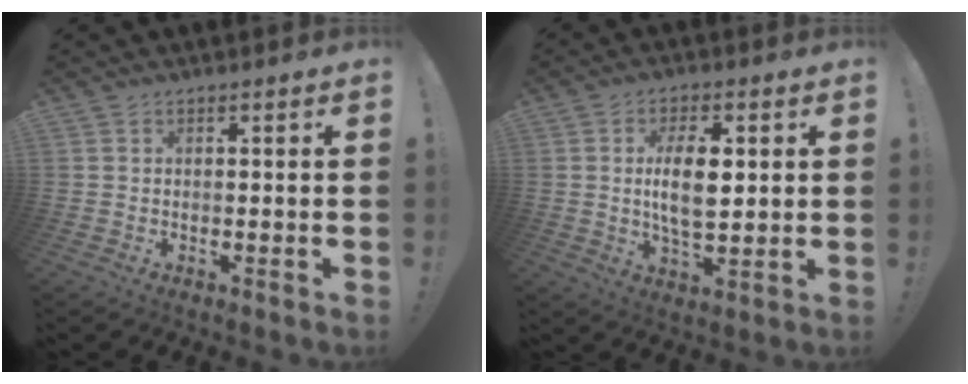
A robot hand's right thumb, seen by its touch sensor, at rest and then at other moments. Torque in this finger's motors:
{"motor_torque": [-0.10, 0.75, 0.60, -0.38, 0.18]}